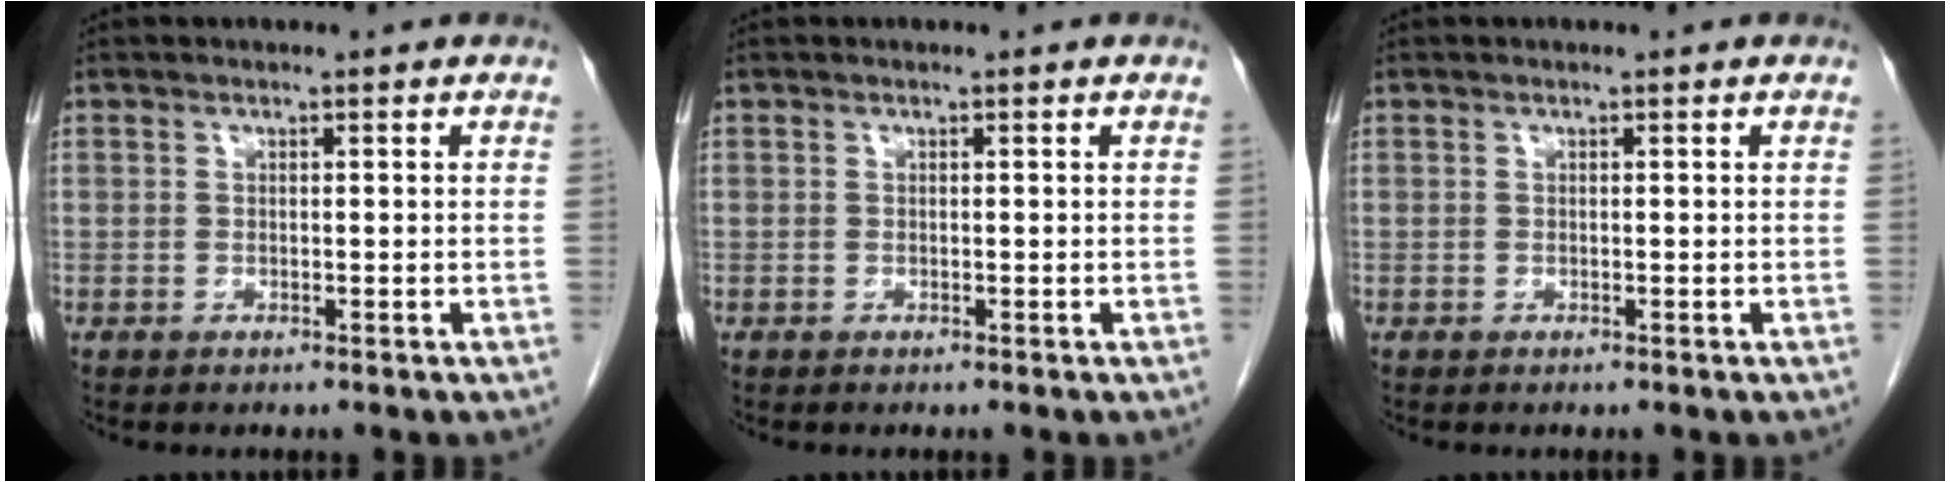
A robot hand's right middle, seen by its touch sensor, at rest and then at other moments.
{"total": 0.0}
{"total": 0.0}